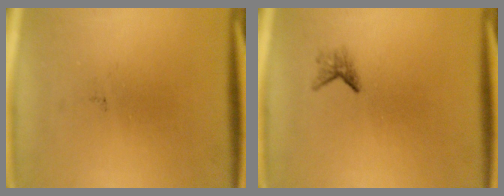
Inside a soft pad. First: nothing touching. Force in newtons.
{"total": 1.2}